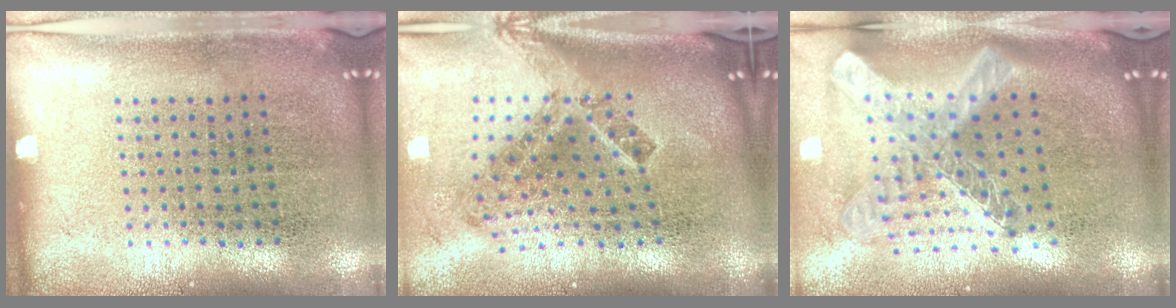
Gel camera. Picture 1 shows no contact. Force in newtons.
{"total": 2.6, "press": 1.6, "slide": 2.1}
{"total": 2.8, "press": 2.0, "slide": 1.9}